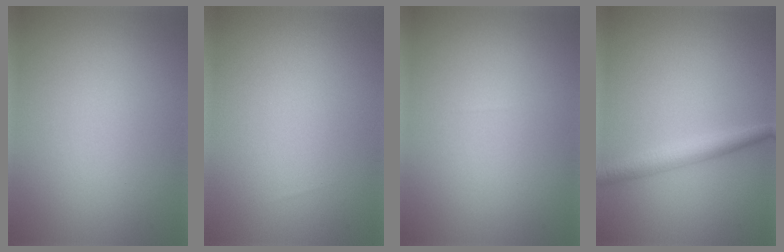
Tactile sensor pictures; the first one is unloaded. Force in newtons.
{"total": 0.0}
{"total": 0.0}
{"total": 2.6, "press": 2.6, "slide": 0.1}